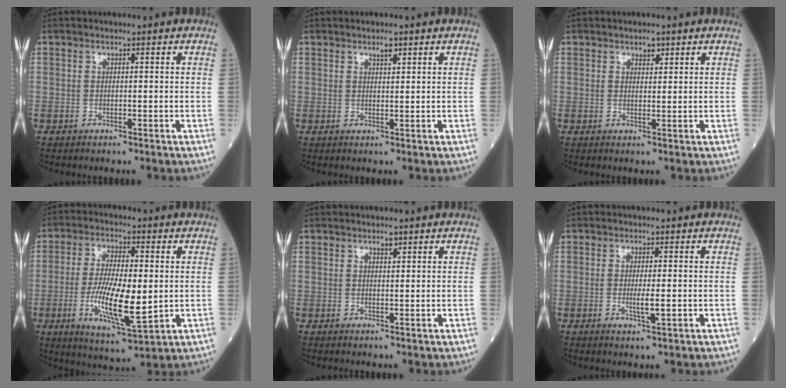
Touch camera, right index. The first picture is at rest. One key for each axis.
{"total": 1.9, "fx": 1.3, "fy": 0.8, "fz": 1.3, "tx": -0.029, "ty": -0.001, "tz": 0.024}
{"total": 2.1, "fx": 1.3, "fy": 1.2, "fz": 1.1, "tx": -0.024, "ty": 0.001, "tz": 0.026}
{"total": 13.1, "fx": -1.5, "fy": 3.5, "fz": 12.5, "tx": -0.242, "ty": -0.013, "tz": -0.021}
{"total": 1.3, "fx": 0.9, "fy": 0.6, "fz": 0.8, "tx": -0.019, "ty": 0.000, "tz": 0.017}
{"total": 3.3, "fx": -0.5, "fy": 0.7, "fz": 3.1, "tx": -0.062, "ty": -0.004, "tz": -0.006}